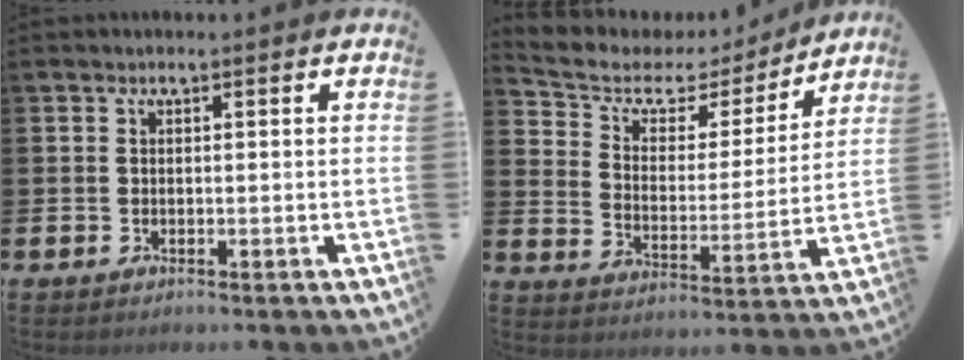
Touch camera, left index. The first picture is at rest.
{"total": 6.1, "force": [4.8, 3.4, 1.6], "torque": [-0.071, -0.032, 0.077]}